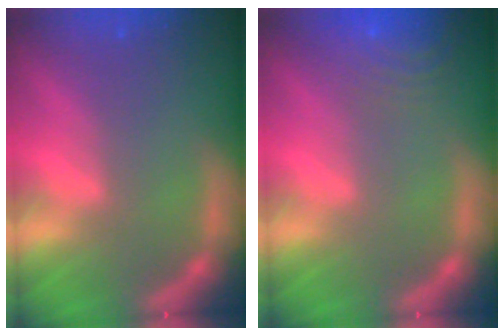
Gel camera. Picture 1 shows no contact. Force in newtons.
{"total": 8.5}